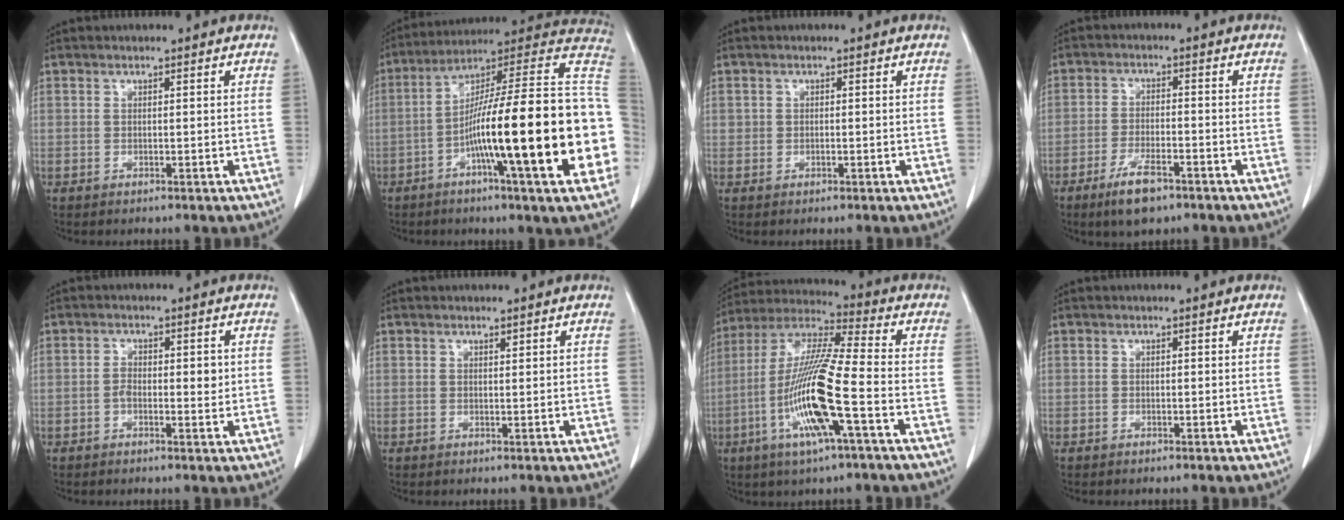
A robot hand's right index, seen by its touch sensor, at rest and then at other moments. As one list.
[{"total": 27.6, "force": [-5.3, 1.4, 27.0], "torque": [-0.312, 0.009, -0.098]}, {"total": 0.6, "force": [0.0, 0.6, 0.1], "torque": [0.004, 0.003, -0.001]}, {"total": 6.4, "force": [-4.2, 1.8, 4.5], "torque": [-0.091, -0.008, -0.070]}, {"total": 3.3, "force": [-0.2, 1.6, 2.9], "torque": [-0.043, 0.005, -0.003]}, {"total": 0.5, "force": [0.4, 0.1, 0.3], "torque": [-0.008, -0.004, 0.006]}, {"total": 15.4, "force": [-4.8, 0.5, 14.7], "torque": [-0.302, -0.009, -0.097]}, {"total": 0.0}]